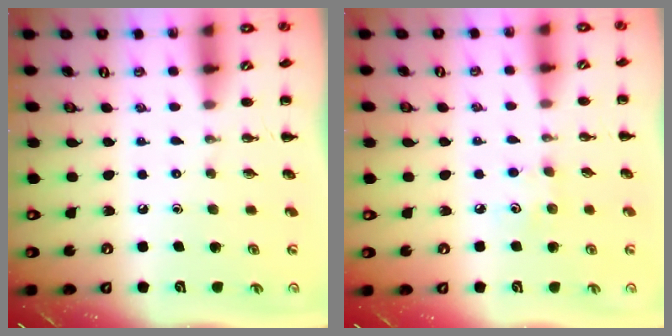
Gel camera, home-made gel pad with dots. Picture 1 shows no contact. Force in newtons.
{"total": 4.8, "press": 4.7, "slide": 1.0}